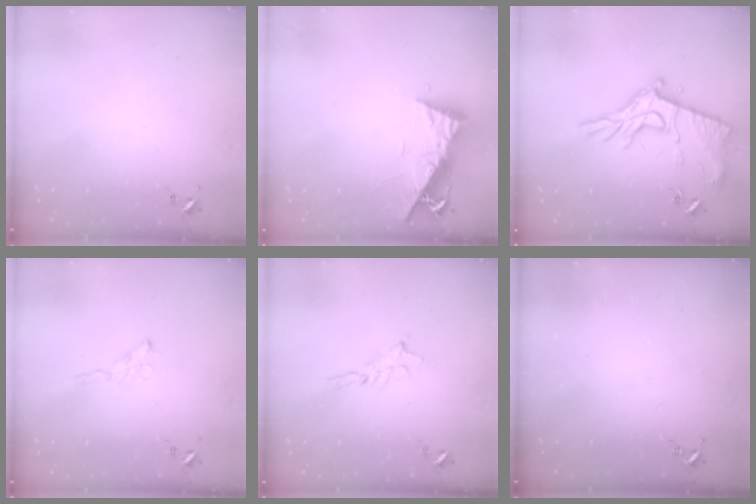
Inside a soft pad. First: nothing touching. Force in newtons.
{"total": 9.7, "press": 9.7, "slide": 0.7}
{"total": 17.4, "press": 17.3, "slide": 0.9}
{"total": 2.9, "press": 2.9, "slide": 0.3}
{"total": 5.6, "press": 5.6, "slide": 0.2}
{"total": 2.6, "press": 2.5, "slide": 0.3}